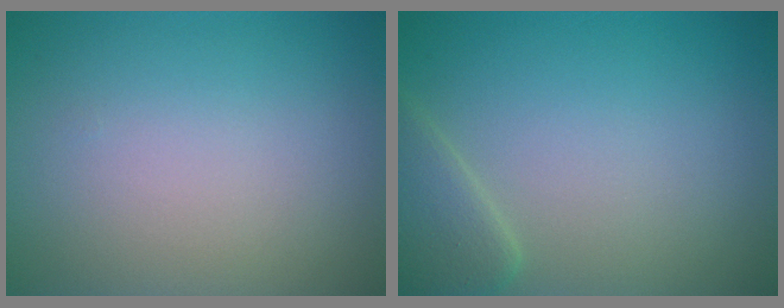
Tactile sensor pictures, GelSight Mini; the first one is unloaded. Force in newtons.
{"total": 2.6, "press": 2.6, "slide": 0.2}